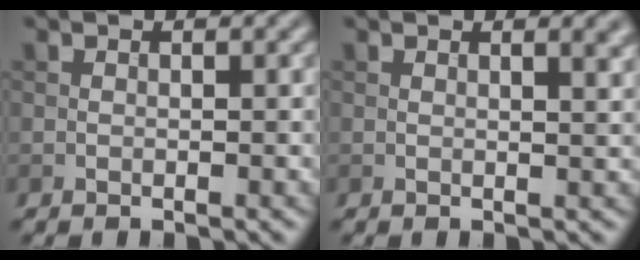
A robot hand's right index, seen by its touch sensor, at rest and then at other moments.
{"total": 2.2, "force": [1.3, 0.8, 1.6], "torque": [-0.009, 0.000, 0.014]}